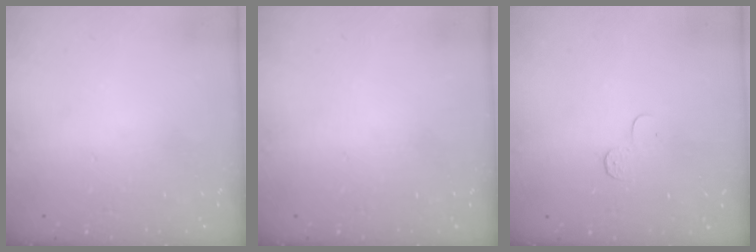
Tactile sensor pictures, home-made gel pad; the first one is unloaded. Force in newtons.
{"total": 0.0}
{"total": 3.9, "press": 3.9, "slide": 0.4}